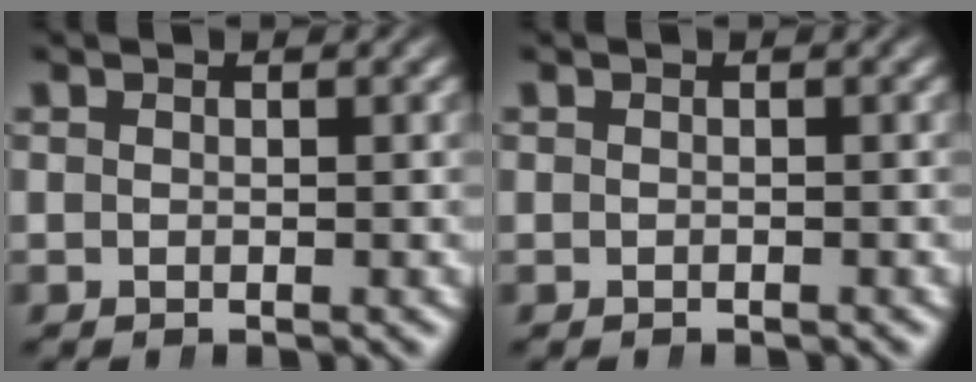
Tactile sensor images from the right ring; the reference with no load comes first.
{"total": 0.6, "force": [-0.4, -0.2, -0.2], "torque": [0.005, -0.005, -0.003]}